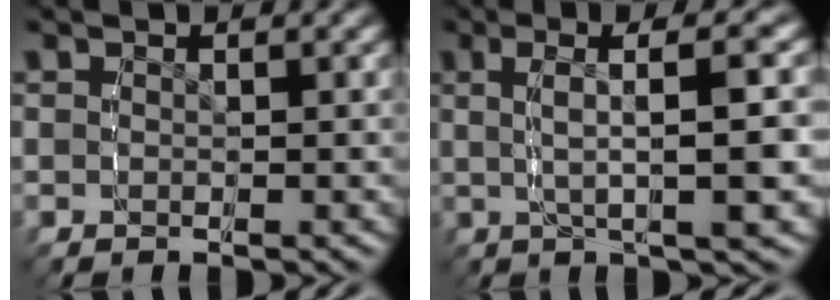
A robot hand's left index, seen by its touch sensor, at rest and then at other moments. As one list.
[{"total": 5.8, "force": [1.5, 0.5, 5.5], "torque": [-0.079, 0.015, 0.024]}]